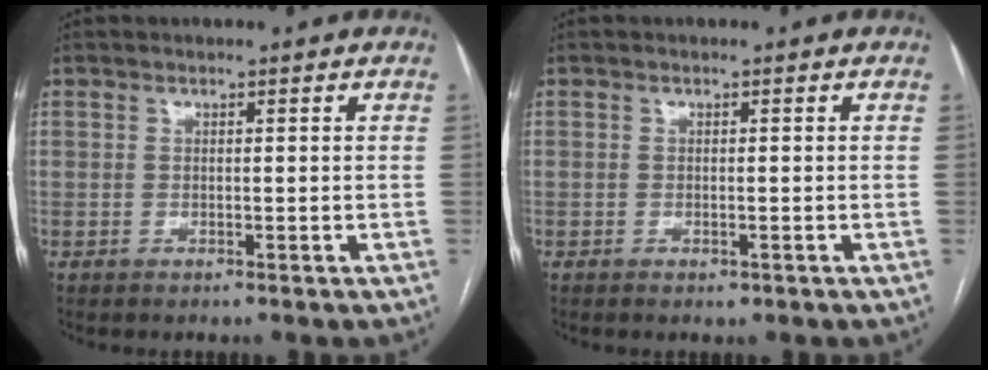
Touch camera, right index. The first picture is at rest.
{"total": 0.9, "force": [-0.5, 0.3, 0.7], "torque": [-0.011, -0.002, -0.004]}